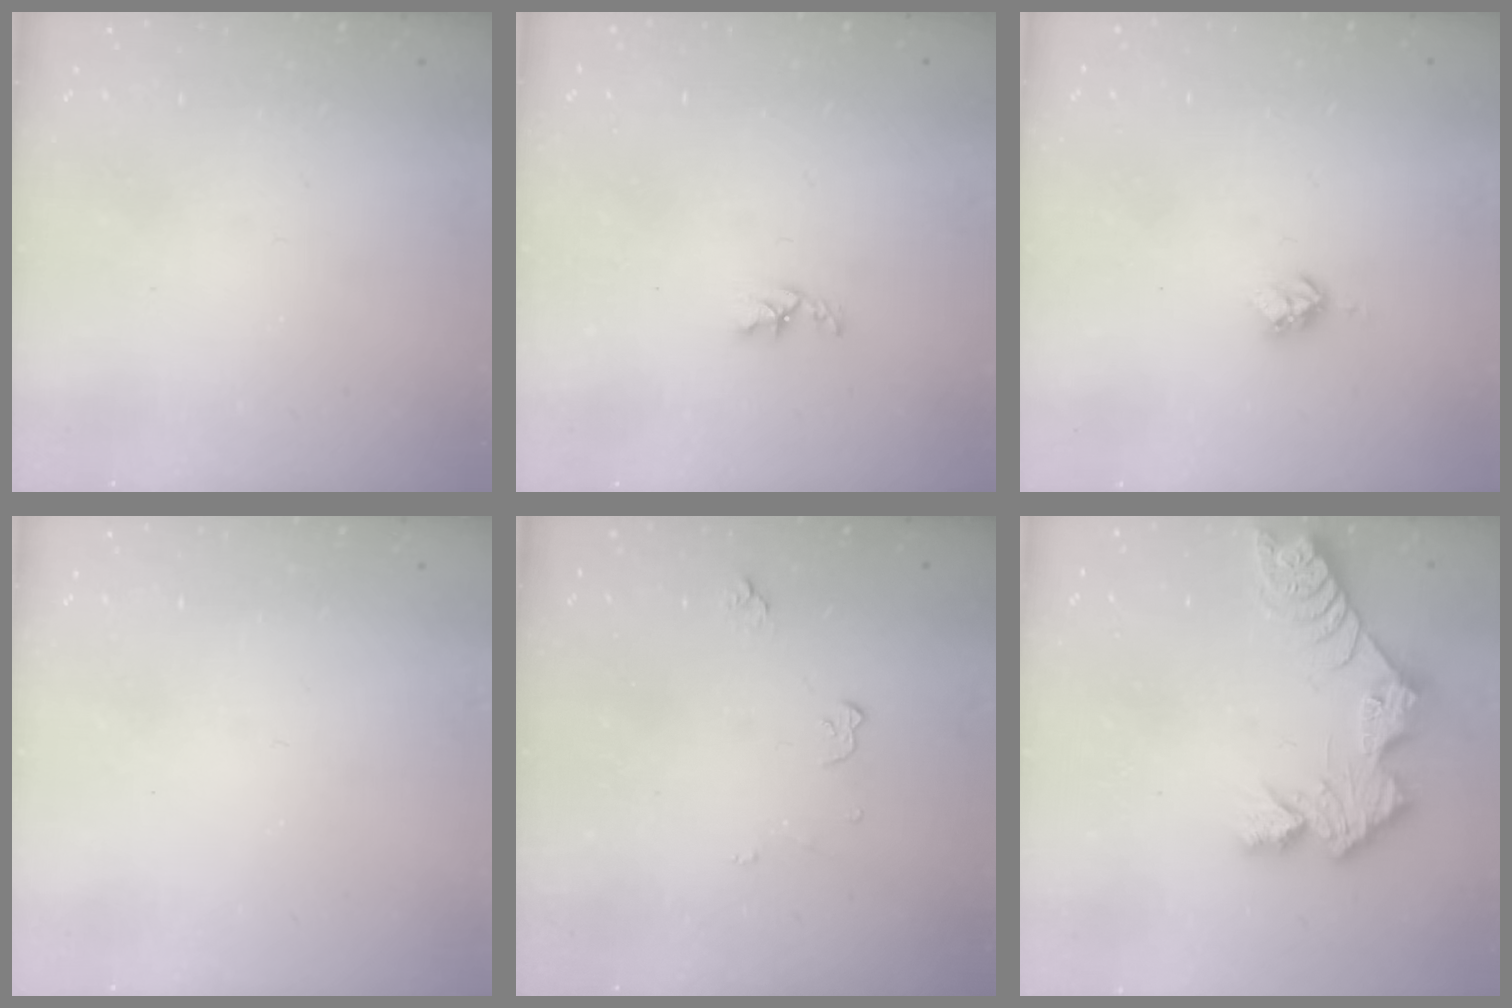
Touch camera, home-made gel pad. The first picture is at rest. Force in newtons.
{"total": 3.3, "press": 3.2, "slide": 0.5}
{"total": 4.4, "press": 4.3, "slide": 0.6}
{"total": 0.0}
{"total": 4.8, "press": 4.7, "slide": 0.7}
{"total": 10.9, "press": 10.9, "slide": 0.8}